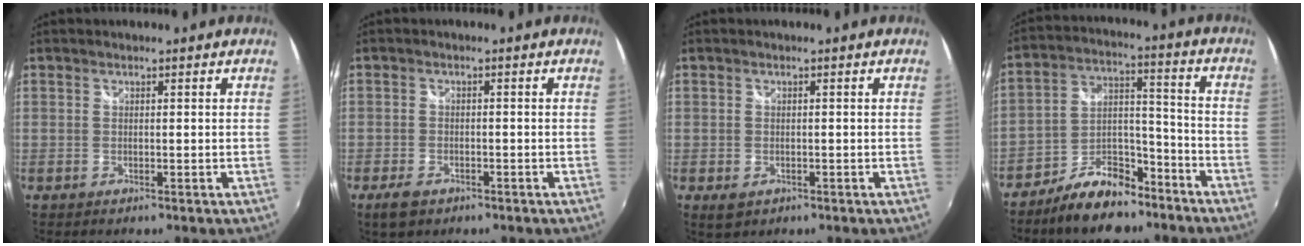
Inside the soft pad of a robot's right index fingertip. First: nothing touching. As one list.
[{"total": 4.2, "force": [-2.8, 2.3, 2.1], "torque": [-0.056, -0.005, -0.045]}, {"total": 2.8, "force": [-1.2, 1.9, 1.6], "torque": [-0.031, -0.005, -0.014]}, {"total": 12.5, "force": [-9.2, 5.8, 6.1], "torque": [-0.111, 0.038, -0.147]}]